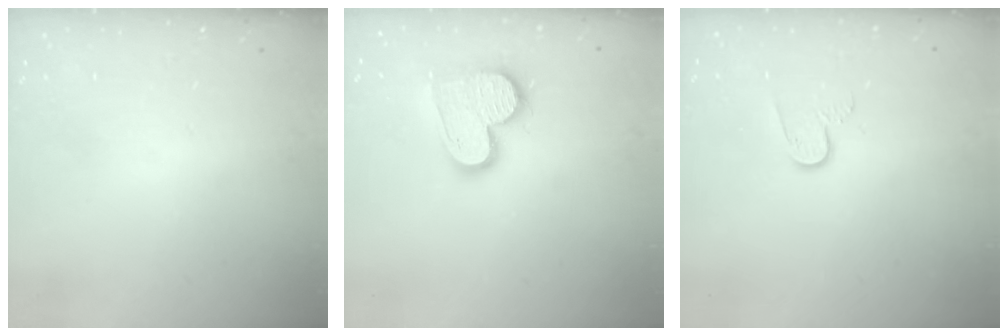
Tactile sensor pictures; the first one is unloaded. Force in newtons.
{"total": 15.2, "press": 15.1, "slide": 1.2}
{"total": 6.1, "press": 6.1, "slide": 0.6}